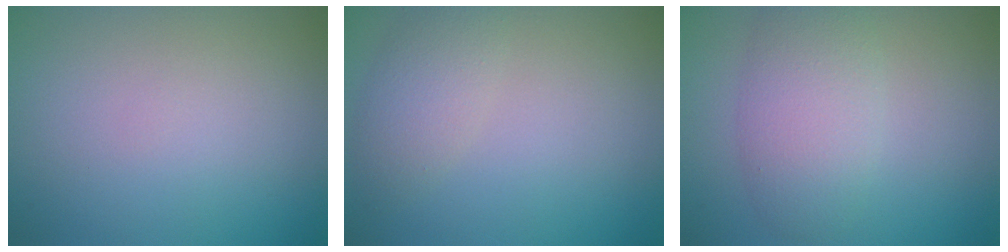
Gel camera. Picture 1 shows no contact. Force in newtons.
{"total": 2.5, "press": 2.5, "slide": 0.1}
{"total": 4.5, "press": 4.5, "slide": 0.2}